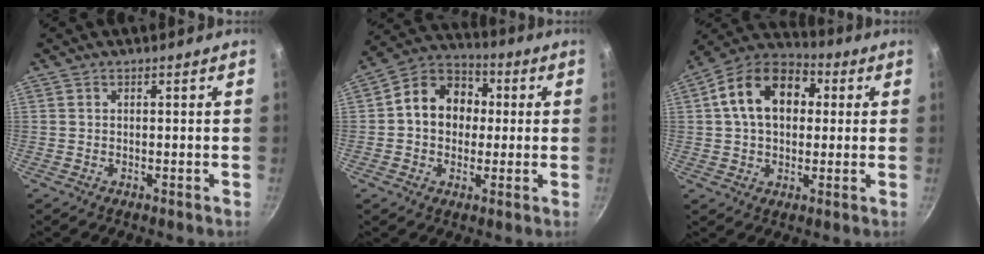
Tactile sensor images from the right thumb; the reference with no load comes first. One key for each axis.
{"total": 12.5, "fx": 1.1, "fy": 10.1, "fz": 7.2, "tx": -0.077, "ty": 0.026, "tz": -0.004}
{"total": 15.8, "fx": 3.1, "fy": 11.1, "fz": 10.8, "tx": -0.151, "ty": 0.027, "tz": 0.033}